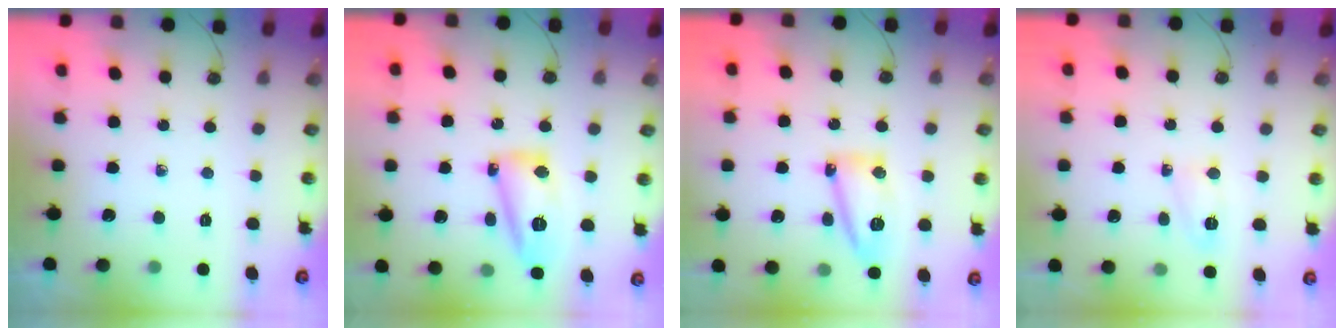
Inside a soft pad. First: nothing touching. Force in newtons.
{"total": 14.0, "press": 14.0, "slide": 1.2}
{"total": 11.0, "press": 10.9, "slide": 0.8}
{"total": 3.9, "press": 3.9, "slide": 0.5}